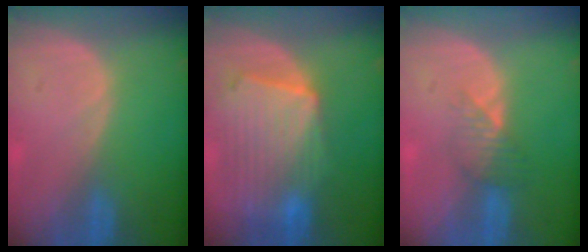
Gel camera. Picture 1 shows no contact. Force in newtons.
{"total": 10.7, "press": 9.3, "slide": 5.3}
{"total": 3.5, "press": 3.1, "slide": 1.7}